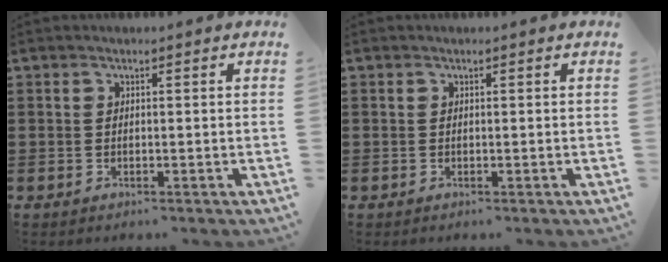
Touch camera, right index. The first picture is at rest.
{"total": 0.0}